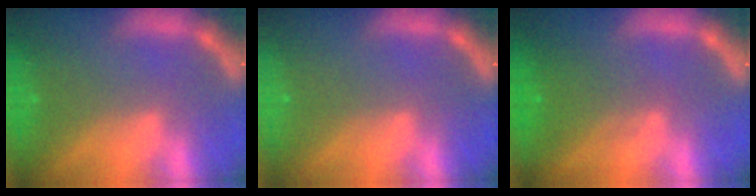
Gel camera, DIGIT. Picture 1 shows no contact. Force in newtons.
{"total": 0.0}
{"total": 3.0}